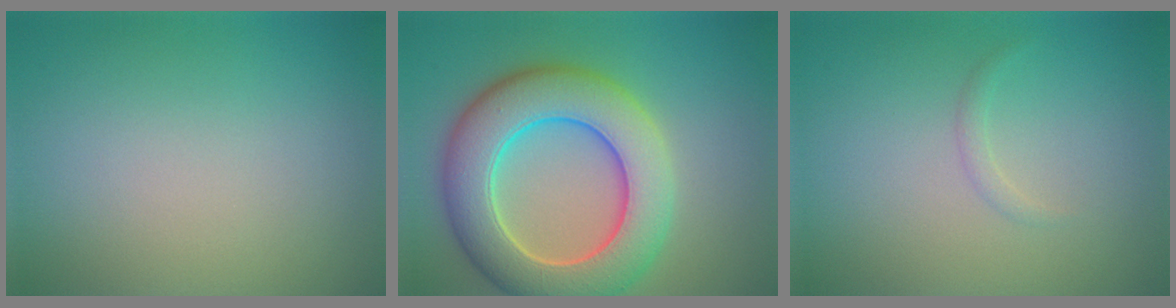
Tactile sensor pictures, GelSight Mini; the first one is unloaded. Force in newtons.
{"total": 9.8, "press": 9.8, "slide": 0.5}
{"total": 0.7, "press": 0.7, "slide": 0.0}